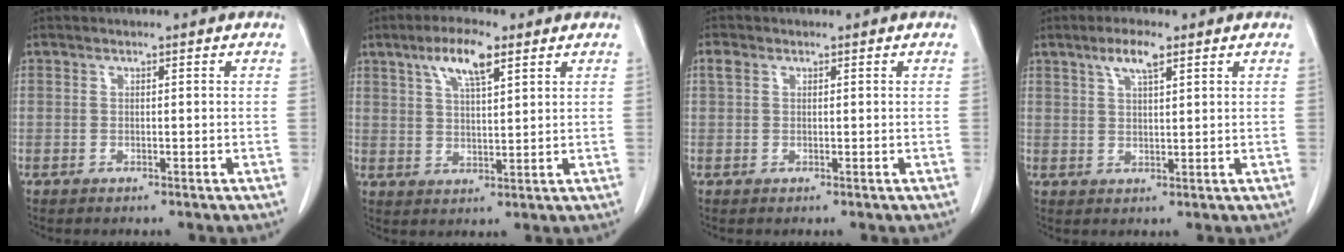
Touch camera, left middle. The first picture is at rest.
{"total": 7.0, "force": [4.0, 1.6, 5.5], "torque": [-0.106, 0.009, 0.072]}
{"total": 1.4, "force": [0.7, 0.9, 0.8], "torque": [-0.022, 0.015, 0.013]}
{"total": 4.2, "force": [2.5, 0.8, 3.2], "torque": [-0.065, 0.005, 0.048]}